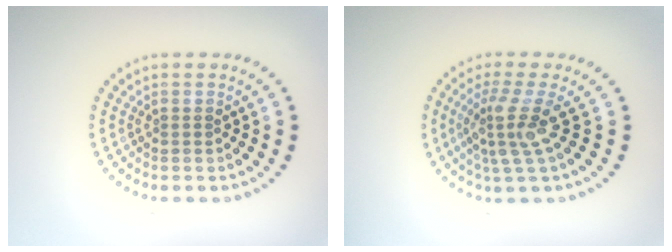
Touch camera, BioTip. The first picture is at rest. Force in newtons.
{"total": 3.6, "press": 2.4, "slide": 2.6}